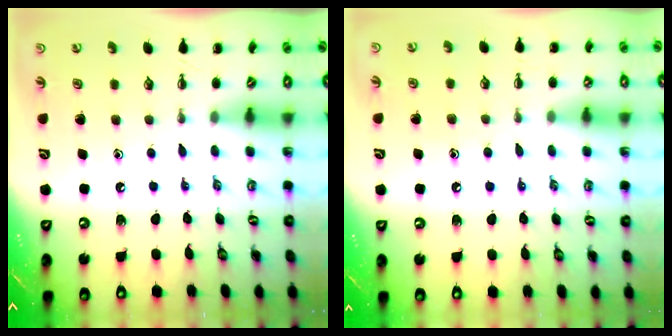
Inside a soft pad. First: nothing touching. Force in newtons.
{"total": 7.4, "press": 7.2, "slide": 1.9}